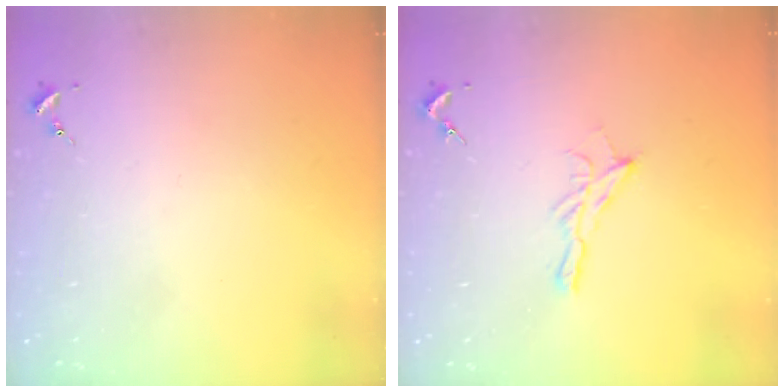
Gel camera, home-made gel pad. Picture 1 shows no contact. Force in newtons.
{"total": 7.3, "press": 7.3, "slide": 0.3}